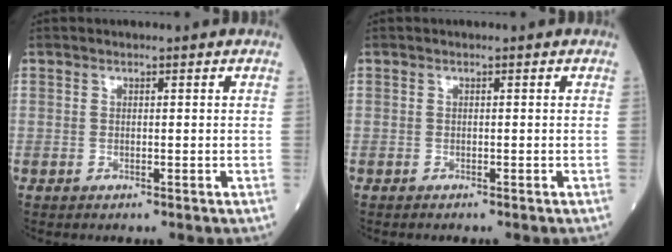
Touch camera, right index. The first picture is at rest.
{"total": 0.0}